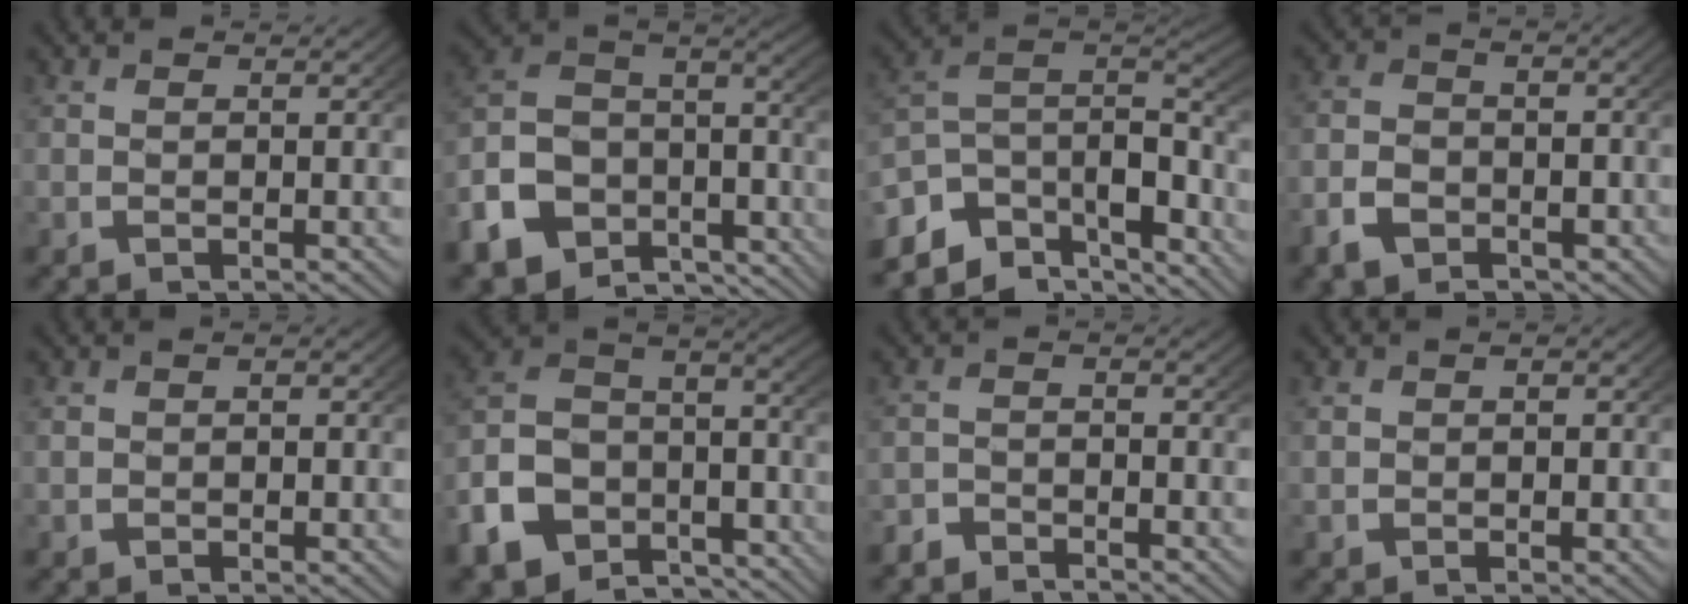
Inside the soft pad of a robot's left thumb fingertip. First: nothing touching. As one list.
[{"total": 14.6, "force": [-3.1, 10.4, 9.7], "torque": [-0.217, -0.038, -0.045]}, {"total": 12.1, "force": [-3.2, 7.6, 8.8], "torque": [-0.209, -0.044, -0.035]}, {"total": 4.3, "force": [-2.5, 2.9, 2.1], "torque": [-0.040, -0.012, -0.042]}, {"total": 1.5, "force": [0.1, 1.2, 0.9], "torque": [-0.019, -0.002, 0.005]}, {"total": 15.1, "force": [-4.4, 11.1, 9.2], "torque": [-0.213, -0.054, -0.063]}, {"total": 2.7, "force": [-2.6, 0.8, 0.1], "torque": [0.003, -0.012, -0.049]}, {"total": 1.9, "force": [0.1, 1.6, 1.0], "torque": [-0.022, -0.003, 0.004]}]